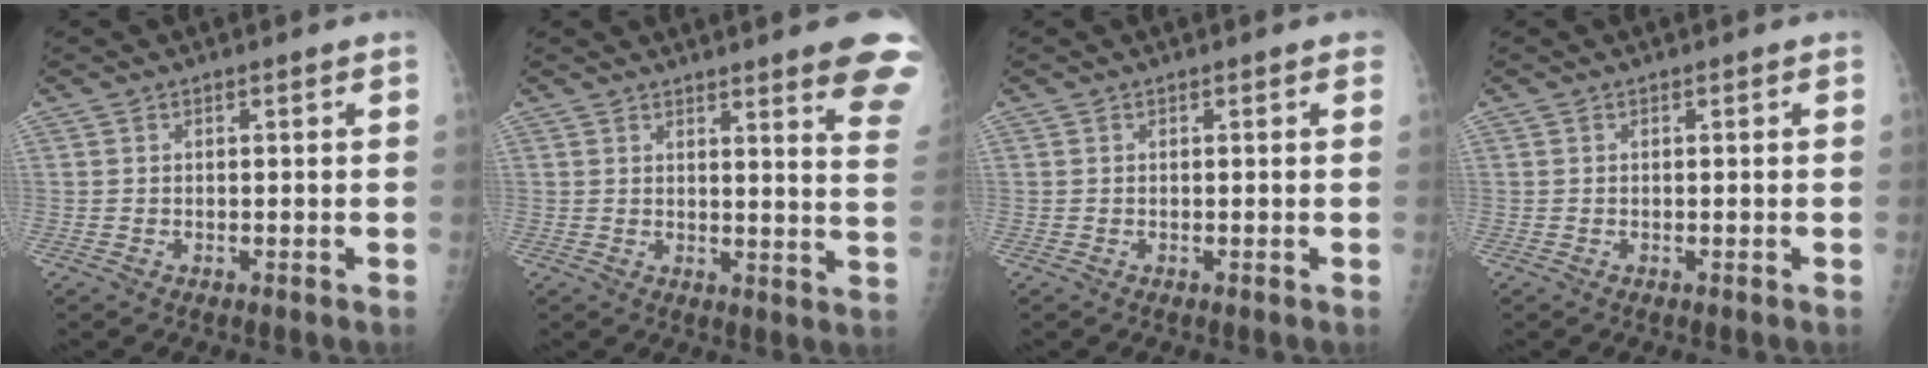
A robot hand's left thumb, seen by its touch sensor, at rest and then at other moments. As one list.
[{"total": 13.0, "force": [9.2, 1.3, 9.0], "torque": [-0.084, -0.051, 0.091]}, {"total": 0.5, "force": [0.3, 0.2, 0.4], "torque": [-0.007, 0.001, 0.000]}, {"total": 0.0}]